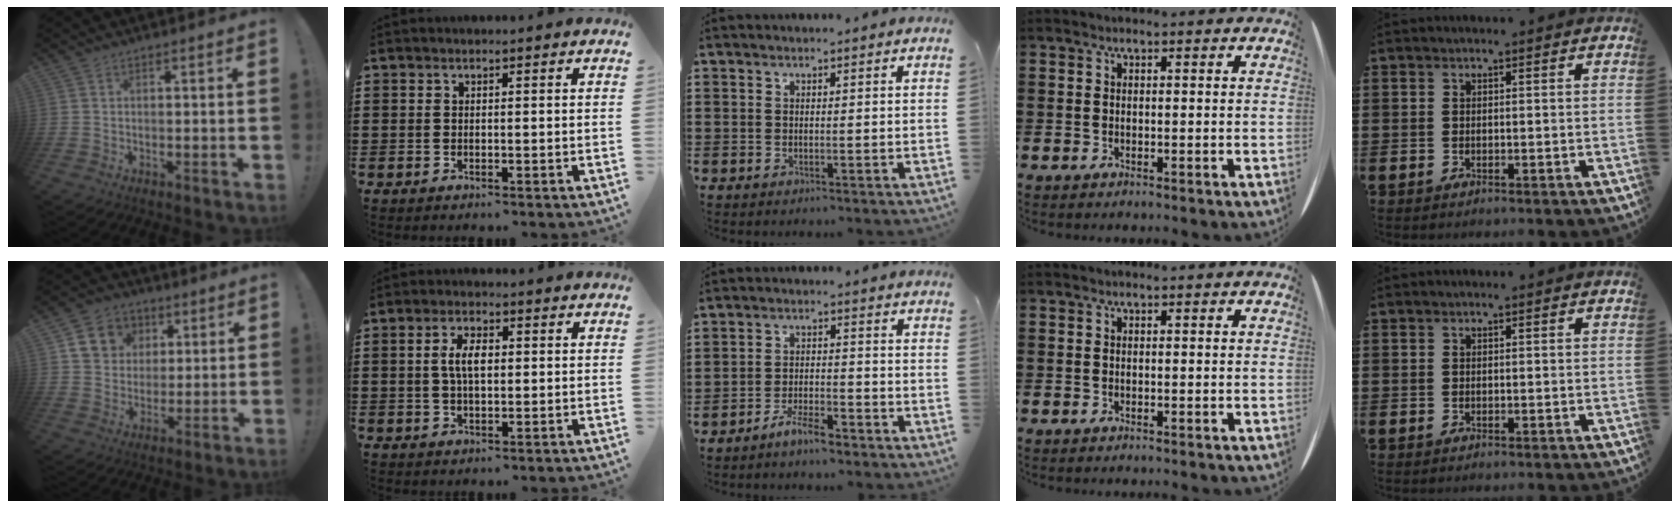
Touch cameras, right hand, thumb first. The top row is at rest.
{"thumb": {"total": 11.1, "force": [4.2, 9.6, 3.7], "torque": [-0.049, -0.016, 0.086]}, "index": {"total": 4.4, "force": [0.4, 2.0, 3.9], "torque": [-0.086, 0.005, 0.003]}, "middle": {"total": 4.7, "force": [-4.1, 0.8, 2.1], "torque": [-0.050, 0.001, -0.082]}}